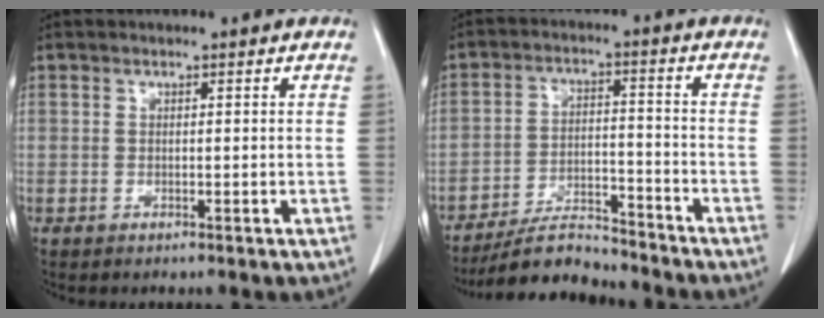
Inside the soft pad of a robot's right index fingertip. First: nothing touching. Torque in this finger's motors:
{"motor_torque": [-0.29, -0.28, 0.02, -0.02]}